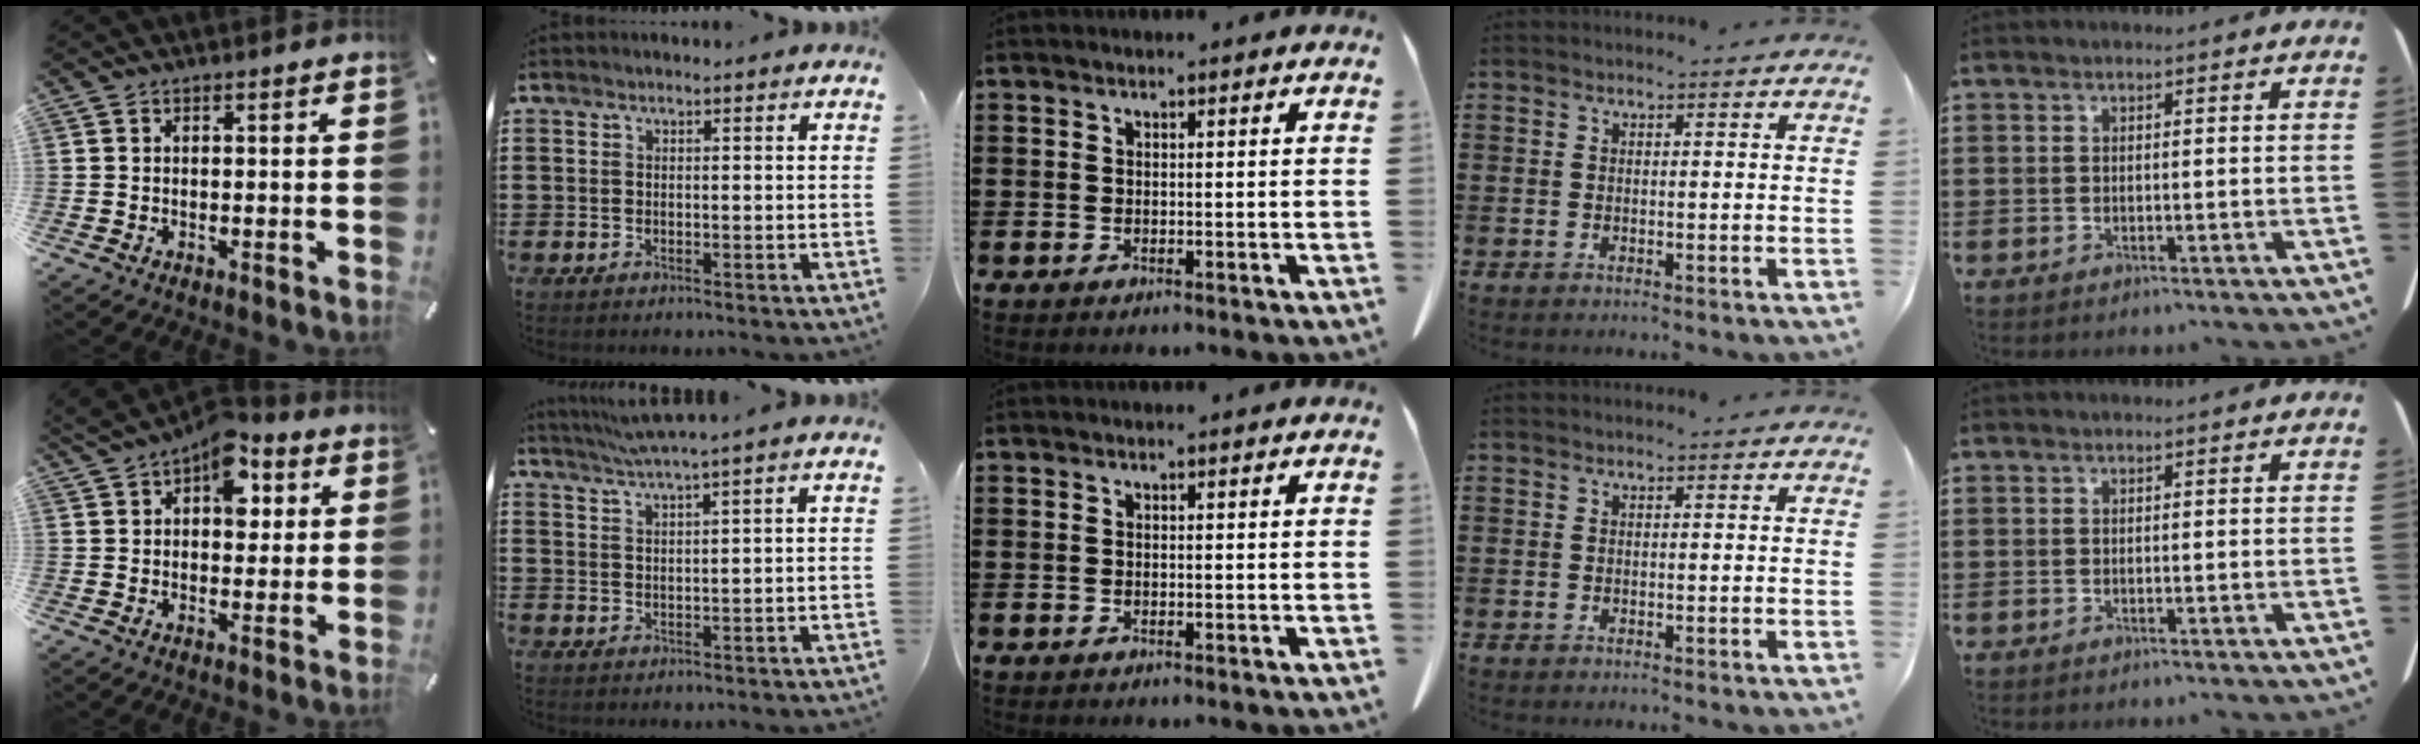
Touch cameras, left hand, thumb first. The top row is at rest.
{"thumb": {"total": 10.8, "force": [5.0, 6.5, 7.0], "torque": [-0.090, -0.019, 0.085]}, "index": {"total": 2.6, "force": [1.9, -0.7, 1.6], "torque": [-0.035, -0.006, 0.032]}}